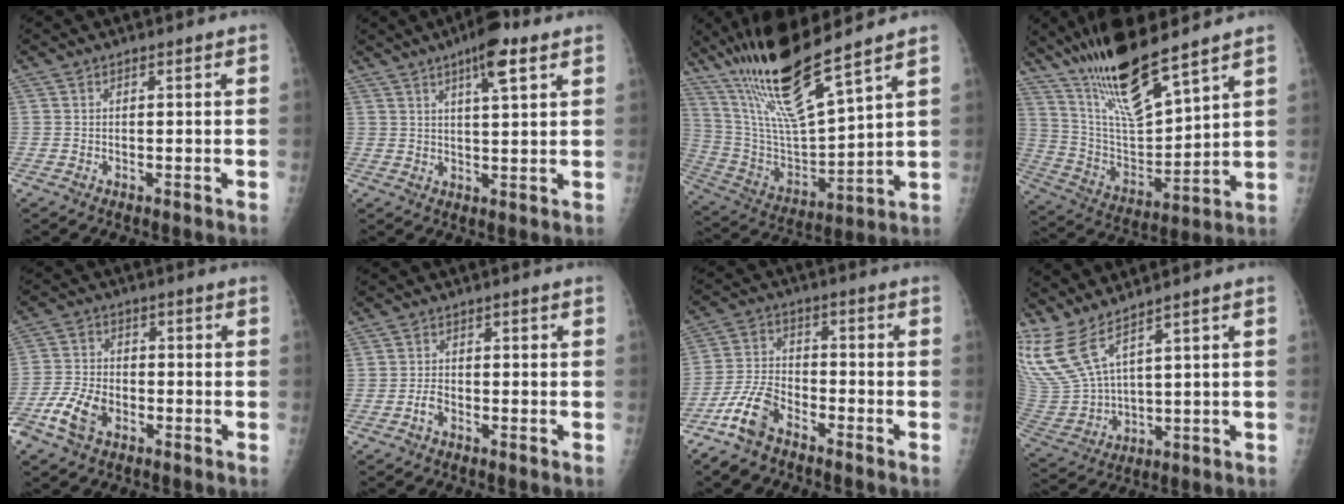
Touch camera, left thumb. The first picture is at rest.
{"total": 7.8, "force": [4.4, 1.8, 6.2], "torque": [-0.094, -0.013, 0.069]}
{"total": 19.5, "force": [13.6, 2.7, 13.7], "torque": [-0.248, -0.065, 0.263]}
{"total": 18.5, "force": [13.6, 3.9, 12.0], "torque": [-0.198, -0.067, 0.262]}
{"total": 8.7, "force": [-4.4, 5.4, 5.2], "torque": [-0.105, 0.018, -0.085]}
{"total": 2.1, "force": [-1.3, 1.2, 1.2], "torque": [-0.017, 0.010, -0.027]}
{"total": 9.0, "force": [-6.2, 4.4, 4.8], "torque": [-0.105, 0.034, -0.128]}
{"total": 10.3, "force": [7.4, 2.8, 6.6], "torque": [-0.154, -0.039, 0.180]}